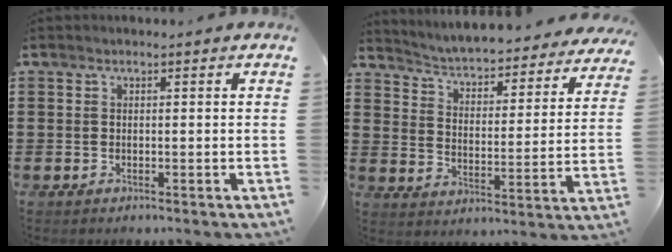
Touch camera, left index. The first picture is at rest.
{"total": 3.7, "force": [3.7, -0.2, 0.5], "torque": [-0.031, -0.038, 0.054]}